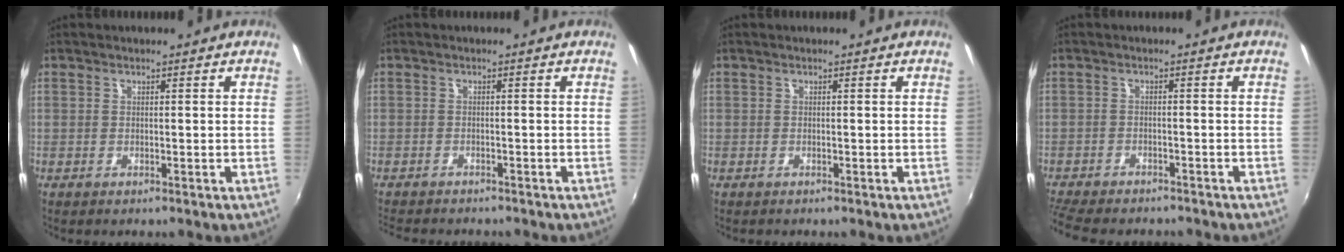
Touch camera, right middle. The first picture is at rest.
{"total": 5.7, "force": [-5.3, 1.2, 1.7], "torque": [-0.048, -0.017, -0.083]}
{"total": 0.0}
{"total": 10.3, "force": [-9.1, 2.8, 3.9], "torque": [-0.106, -0.021, -0.148]}